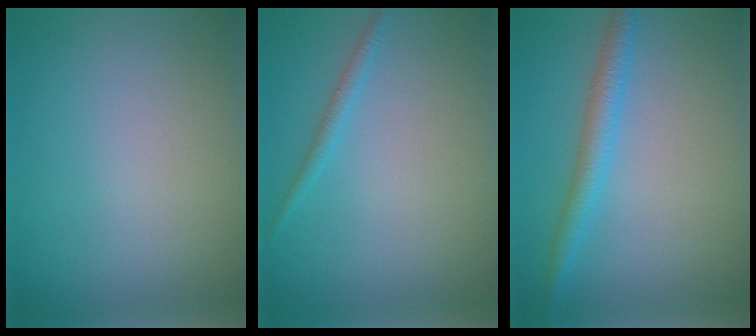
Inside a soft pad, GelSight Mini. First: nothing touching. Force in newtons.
{"total": 1.2, "press": 1.1, "slide": 0.1}
{"total": 2.8, "press": 2.8, "slide": 0.2}